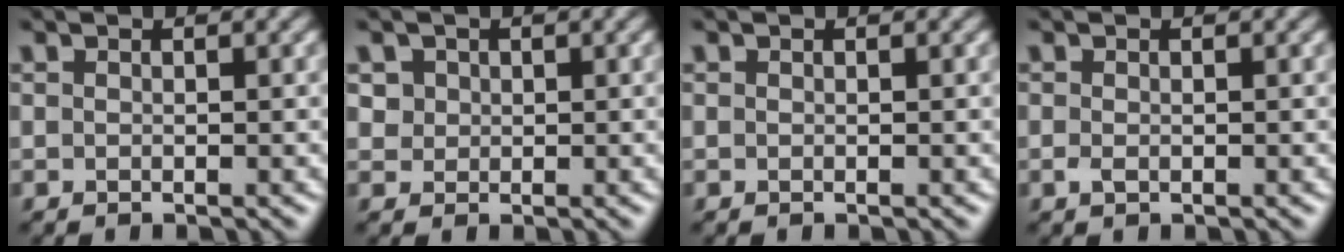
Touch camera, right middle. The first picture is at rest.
{"total": 1.6, "force": [0.7, 1.4, 0.3], "torque": [-0.011, -0.013, 0.021]}
{"total": 0.0}
{"total": 0.6, "force": [-0.2, 0.3, 0.5], "torque": [-0.011, -0.002, -0.003]}